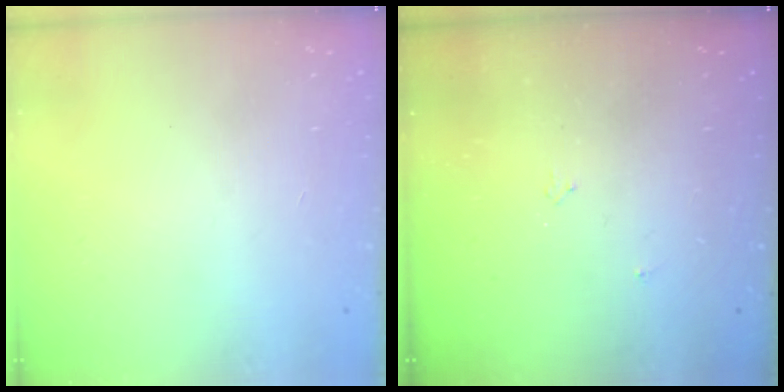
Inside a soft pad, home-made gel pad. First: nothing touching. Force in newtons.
{"total": 2.7, "press": 2.7, "slide": 0.5}